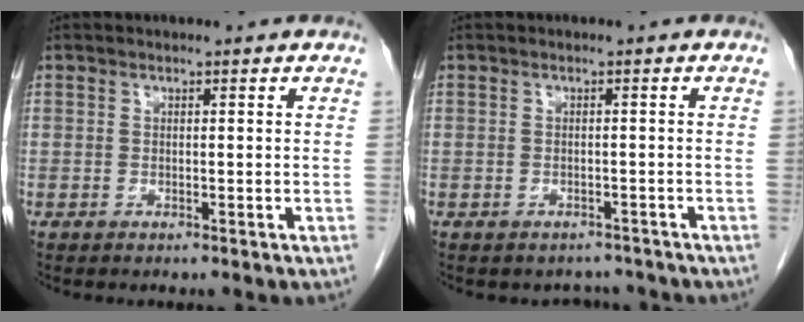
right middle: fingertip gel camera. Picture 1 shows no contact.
{"total": 2.8, "force": [-2.5, 1.3, -0.2], "torque": [0.005, 0.005, -0.034]}